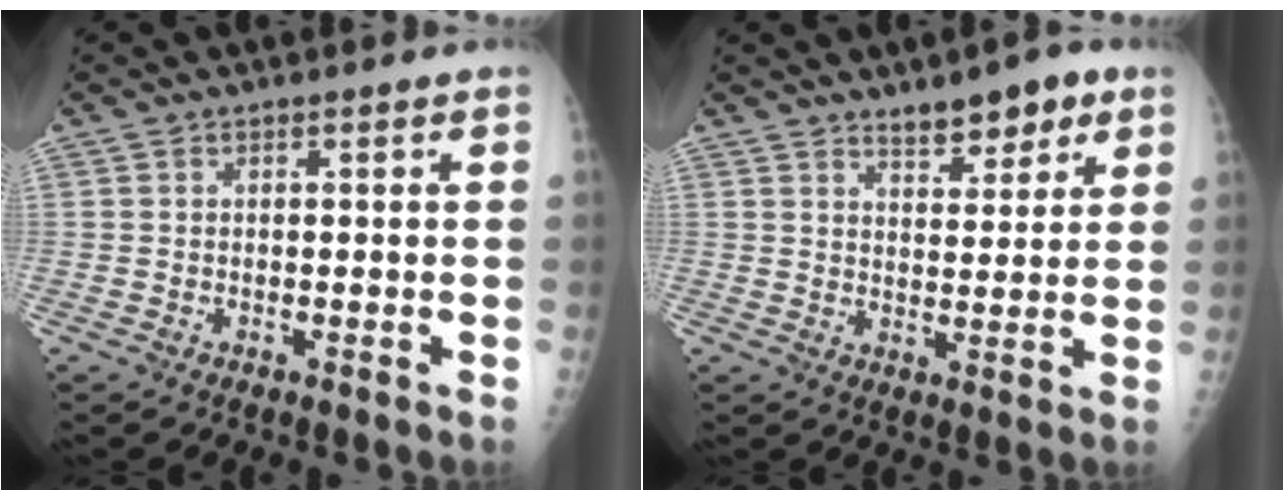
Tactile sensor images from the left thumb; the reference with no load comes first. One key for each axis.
{"total": 7.4, "fx": 5.0, "fy": 3.0, "fz": 4.5, "tx": -0.040, "ty": -0.028, "tz": 0.072}